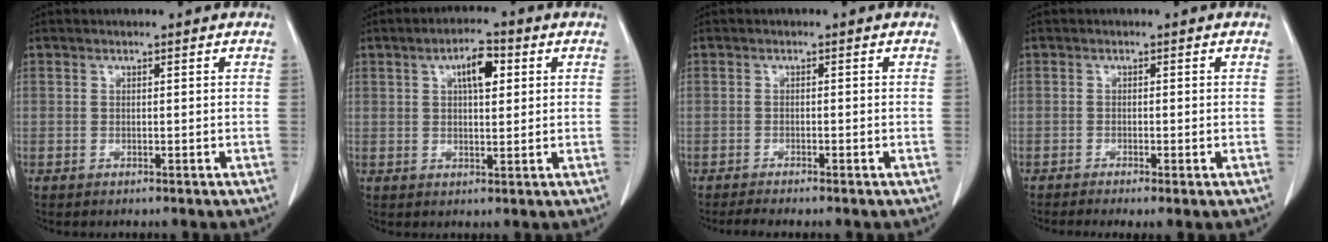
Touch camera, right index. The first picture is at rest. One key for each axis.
{"total": 6.3, "fx": 2.2, "fy": 2.5, "fz": 5.4, "tx": -0.095, "ty": 0.011, "tz": 0.039}
{"total": 3.2, "fx": -2.2, "fy": 0.7, "fz": 2.2, "tx": -0.044, "ty": 0.000, "tz": -0.033}
{"total": 3.7, "fx": -1.6, "fy": 1.1, "fz": 3.2, "tx": -0.061, "ty": -0.007, "tz": -0.026}